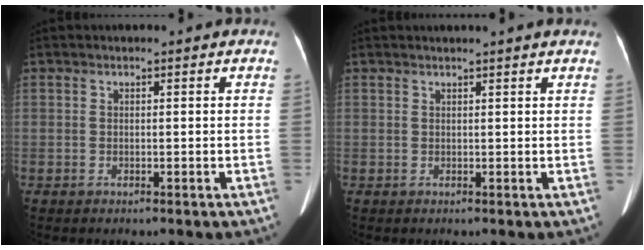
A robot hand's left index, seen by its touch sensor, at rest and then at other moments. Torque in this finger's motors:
{"motor_torque": [0.28, -0.42, 0.06, 0.04]}